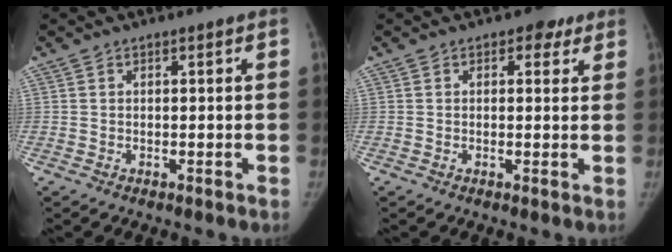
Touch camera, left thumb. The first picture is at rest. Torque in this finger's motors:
{"motor_torque": [0.56, 0.42, 0.20, -0.01, 0.02]}